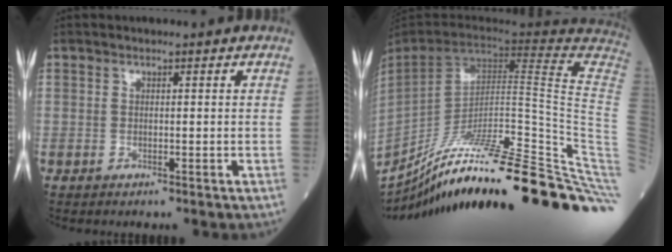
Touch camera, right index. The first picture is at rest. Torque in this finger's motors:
{"motor_torque": [0.08, -2.06, 0.61, 0.14]}